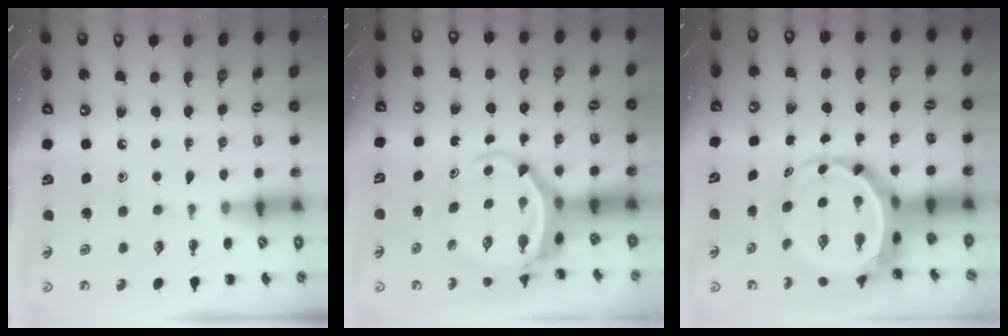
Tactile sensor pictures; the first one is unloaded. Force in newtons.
{"total": 5.1, "press": 4.9, "slide": 1.2}
{"total": 7.2, "press": 6.8, "slide": 2.2}